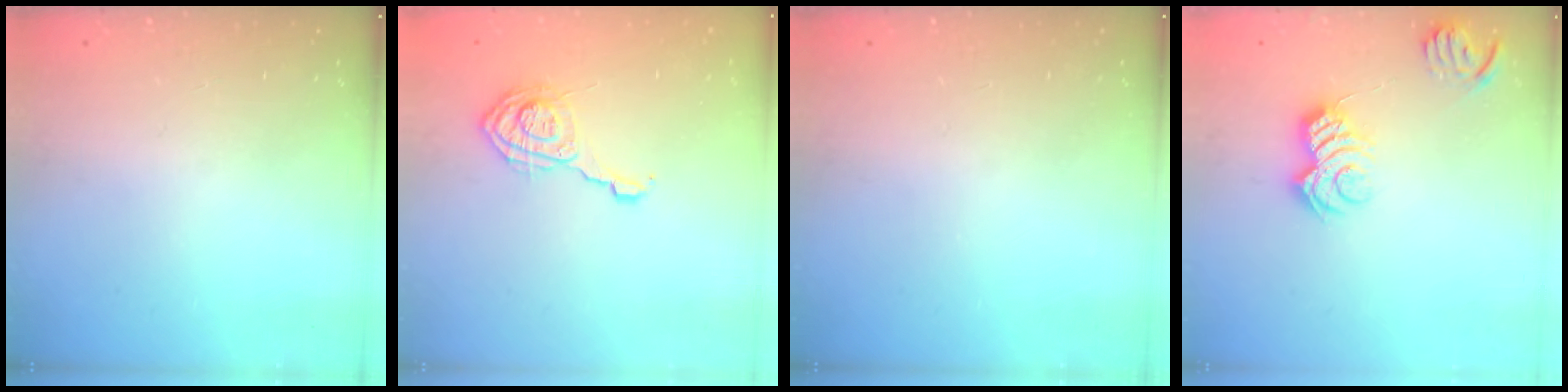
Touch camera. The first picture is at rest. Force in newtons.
{"total": 9.2, "press": 9.1, "slide": 0.6}
{"total": 0.0}
{"total": 9.4, "press": 9.4, "slide": 0.4}